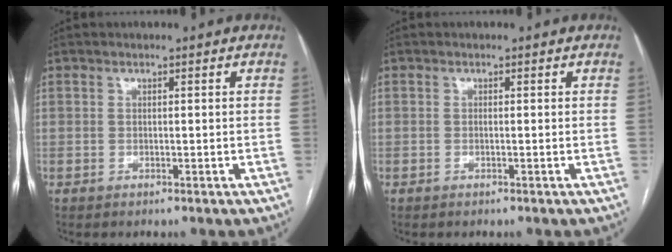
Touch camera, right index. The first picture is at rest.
{"total": 0.0}